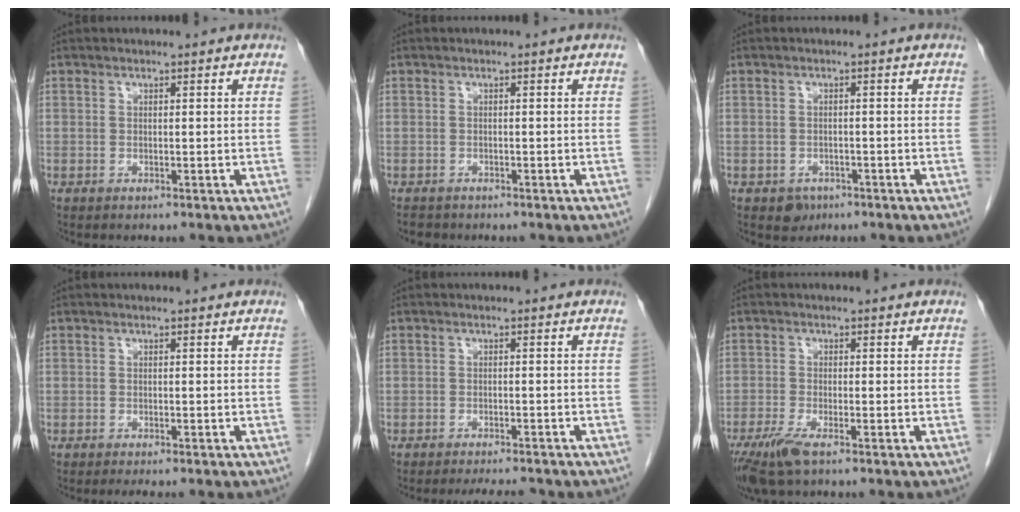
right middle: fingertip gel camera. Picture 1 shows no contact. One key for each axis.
{"total": 1.8, "fx": -1.5, "fy": 0.9, "fz": 0.3, "tx": -0.011, "ty": -0.001, "tz": -0.021}
{"total": 2.4, "fx": -1.4, "fy": 1.9, "fz": 0.5, "tx": -0.007, "ty": 0.006, "tz": -0.015}
{"total": 2.6, "fx": -2.2, "fy": 0.3, "fz": 1.4, "tx": -0.017, "ty": -0.007, "tz": -0.027}
{"total": 5.4, "fx": -5.0, "fy": 0.6, "fz": 2.0, "tx": -0.027, "ty": -0.013, "tz": -0.070}
{"total": 5.0, "fx": -3.3, "fy": 0.7, "fz": 3.7, "tx": -0.079, "ty": -0.016, "tz": -0.061}